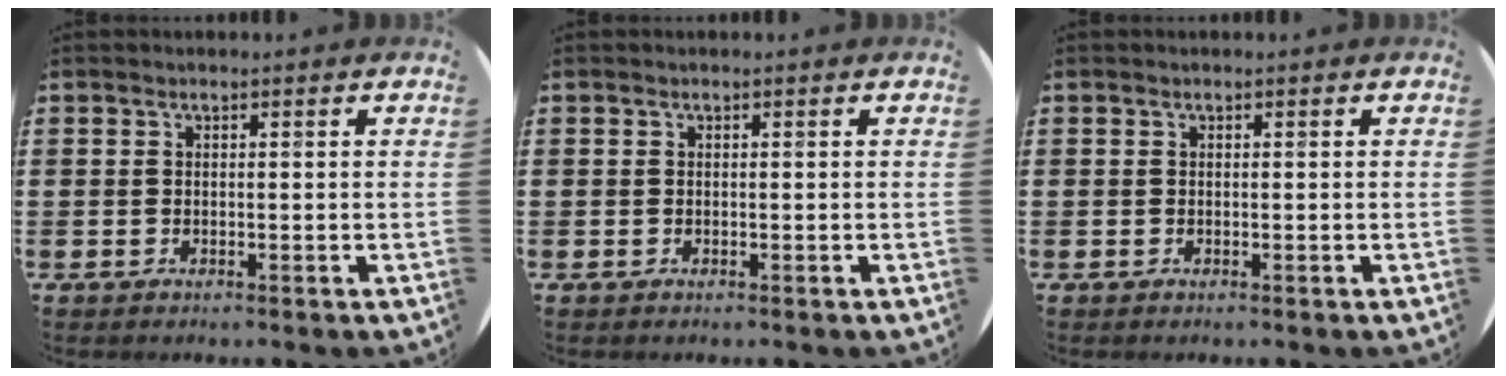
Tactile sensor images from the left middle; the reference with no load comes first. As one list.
[{"total": 0.0}, {"total": 0.0}]